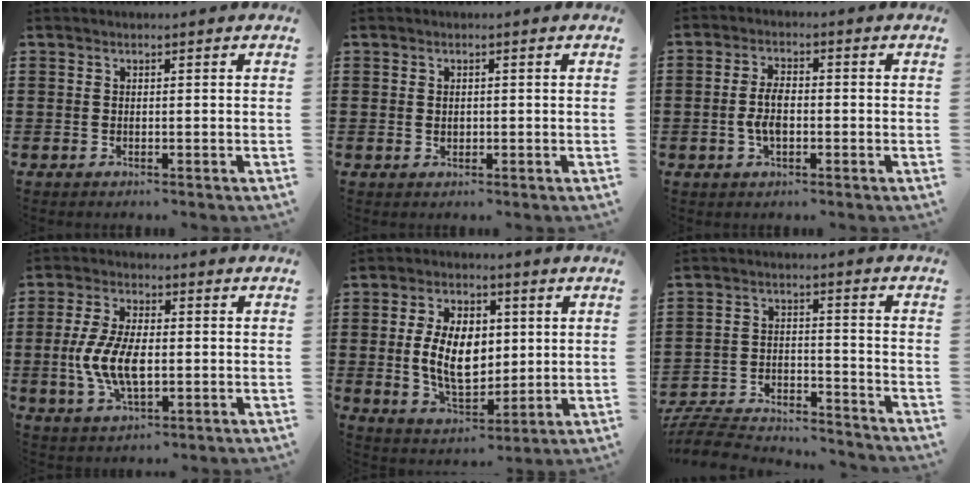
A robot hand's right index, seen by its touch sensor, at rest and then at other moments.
{"total": 1.0, "force": [0.2, 0.7, 0.7], "torque": [-0.016, 0.005, 0.003]}
{"total": 4.6, "force": [-0.7, 2.2, 3.9], "torque": [-0.086, 0.001, -0.017]}
{"total": 8.4, "force": [-0.9, 4.1, 7.3], "torque": [-0.164, -0.002, -0.021]}
{"total": 10.2, "force": [0.9, 6.4, 7.9], "torque": [-0.159, 0.008, 0.013]}
{"total": 6.7, "force": [-6.5, 0.8, 1.3], "torque": [-0.043, 0.001, -0.134]}